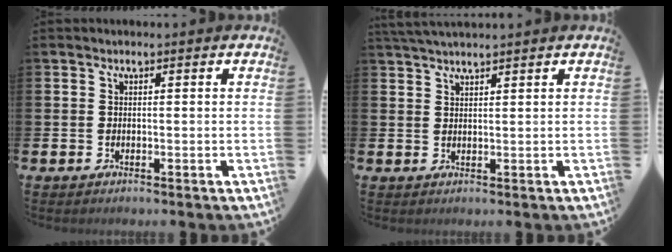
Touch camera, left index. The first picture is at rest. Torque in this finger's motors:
{"motor_torque": [0.32, -1.45, 0.69, 0.15]}